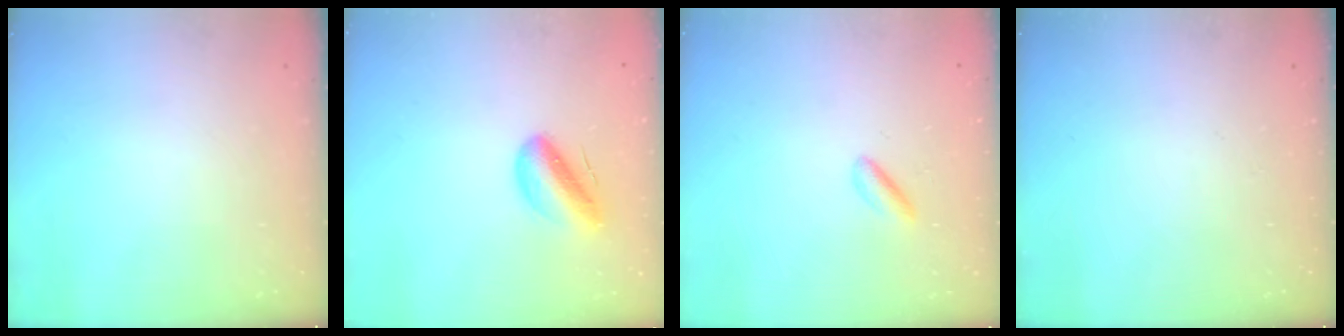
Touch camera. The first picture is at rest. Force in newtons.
{"total": 9.2, "press": 8.7, "slide": 2.9}
{"total": 1.9, "press": 1.8, "slide": 0.7}
{"total": 0.0}